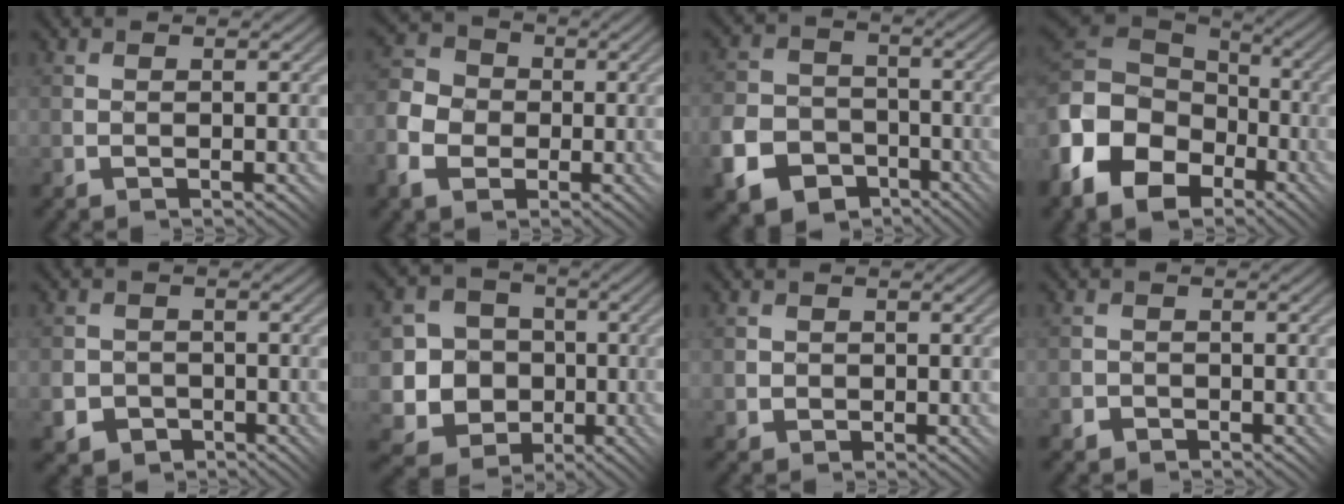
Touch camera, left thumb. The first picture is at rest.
{"total": 6.9, "force": [-2.2, 5.5, 3.5], "torque": [-0.101, -0.015, -0.054]}
{"total": 9.8, "force": [-5.0, 7.2, 4.3], "torque": [-0.123, -0.032, -0.096]}
{"total": 15.8, "force": [-5.4, 11.0, 9.9], "torque": [-0.248, -0.015, -0.106]}
{"total": 4.6, "force": [-2.0, 4.0, 0.9], "torque": [-0.021, -0.009, -0.045]}
{"total": 10.1, "force": [-1.3, 9.2, 3.8], "torque": [-0.106, -0.017, -0.046]}
{"total": 2.0, "force": [0.2, 1.9, 0.0], "torque": [0.005, 0.010, -0.007]}
{"total": 2.4, "force": [-1.5, 1.8, 0.2], "torque": [0.010, 0.005, -0.031]}